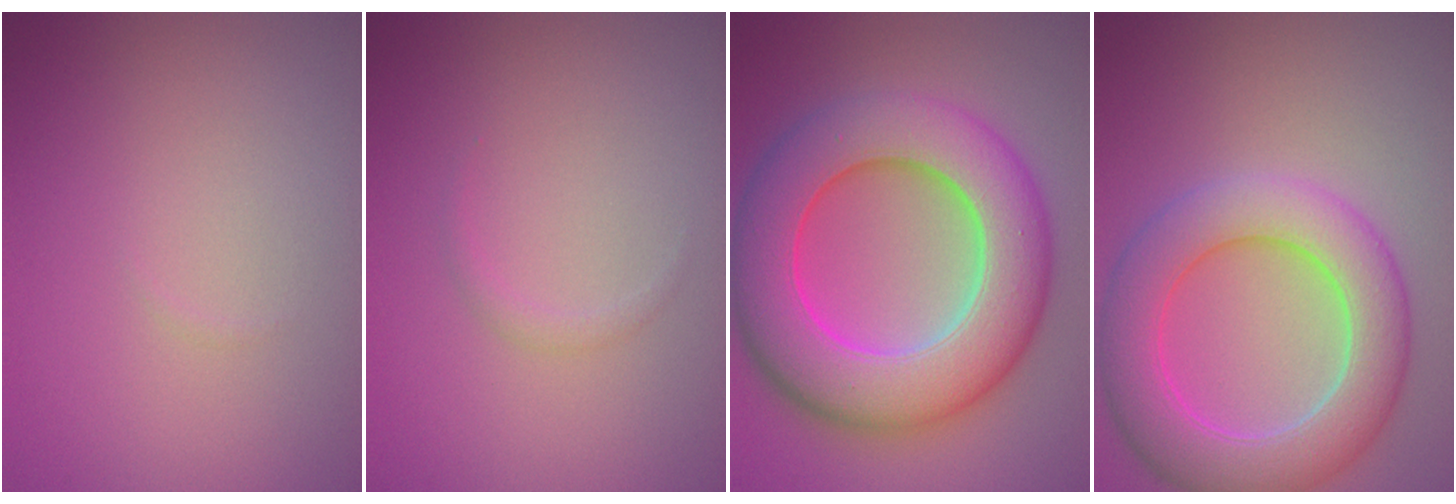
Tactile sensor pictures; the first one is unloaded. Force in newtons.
{"total": 0.6, "press": 0.6, "slide": 0.1}
{"total": 11.8, "press": 11.8, "slide": 0.2}
{"total": 7.5, "press": 7.5, "slide": 0.2}